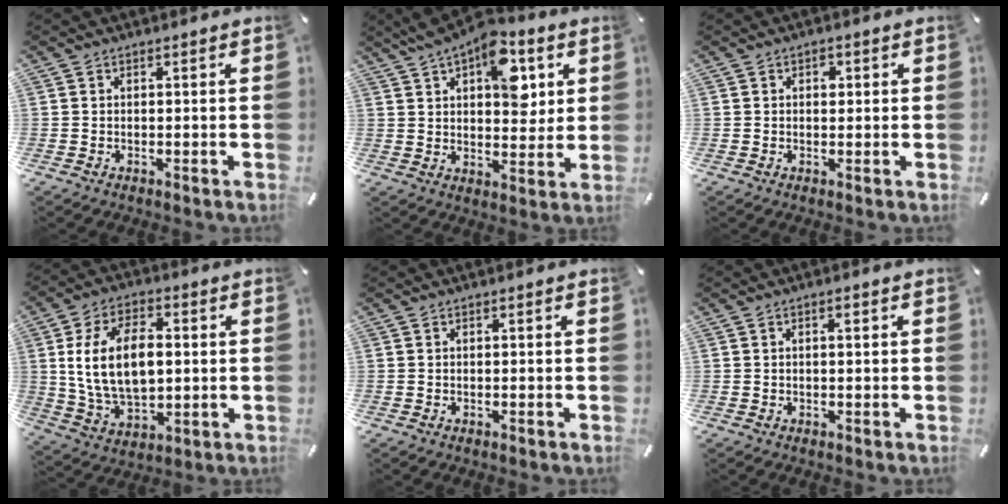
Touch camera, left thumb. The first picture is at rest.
{"total": 14.5, "force": [6.7, 7.9, 10.2], "torque": [-0.132, -0.028, 0.113]}
{"total": 1.7, "force": [0.4, 1.3, 1.0], "torque": [-0.006, 0.001, 0.001]}
{"total": 15.4, "force": [1.7, 9.7, 11.8], "torque": [-0.249, 0.004, 0.027]}
{"total": 0.0}
{"total": 1.2, "force": [0.3, 0.5, 1.1], "torque": [-0.023, 0.004, 0.004]}